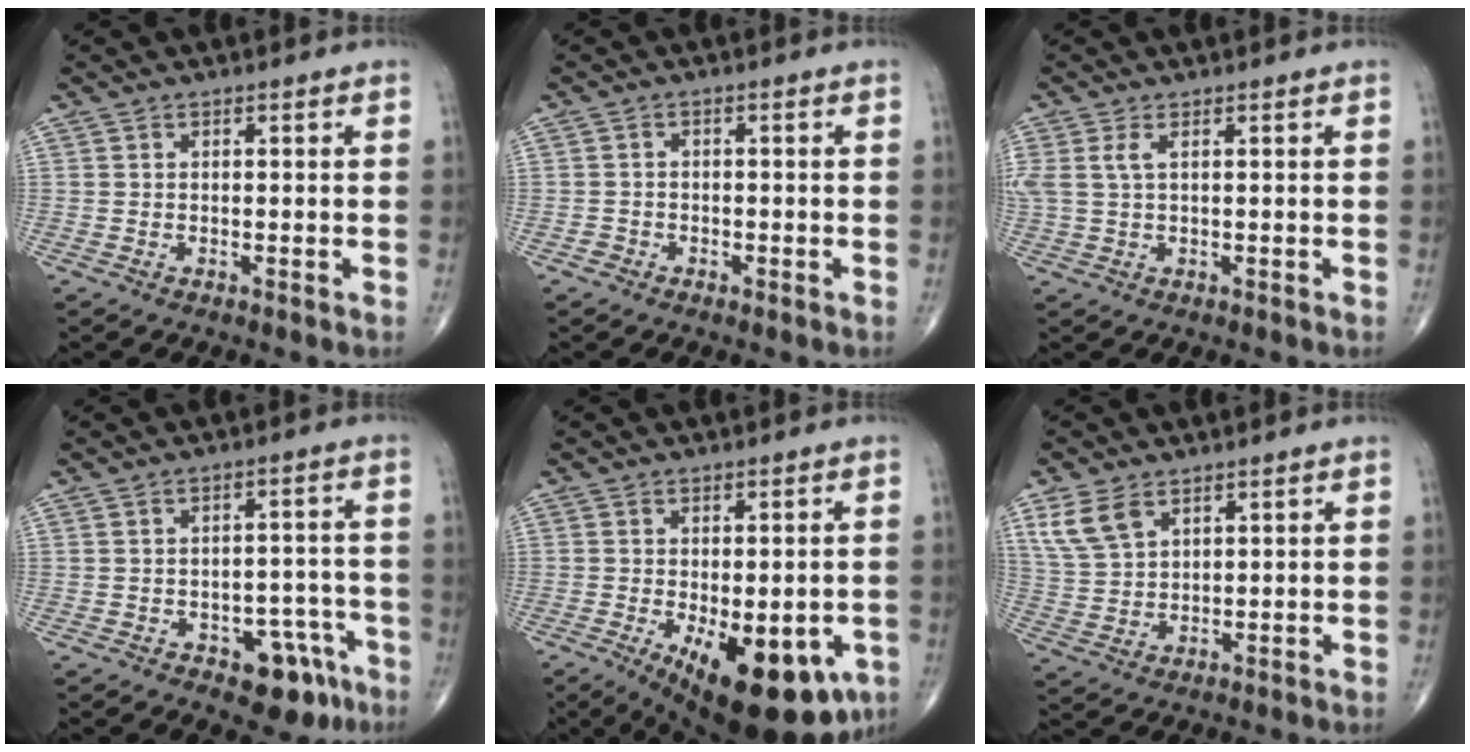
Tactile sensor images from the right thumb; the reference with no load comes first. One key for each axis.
{"total": 1.6, "fx": -1.0, "fy": 1.3, "fz": 0.0, "tx": 0.003, "ty": 0.006, "tz": -0.024}
{"total": 3.9, "fx": 1.2, "fy": 1.7, "fz": 3.3, "tx": -0.098, "ty": 0.015, "tz": 0.032}
{"total": 8.6, "fx": -4.7, "fy": 4.8, "fz": 5.3, "tx": -0.031, "ty": 0.039, "tz": -0.054}
{"total": 17.9, "fx": -7.0, "fy": 7.9, "fz": 14.4, "tx": -0.164, "ty": -0.013, "tz": -0.084}
{"total": 7.0, "fx": 4.0, "fy": 4.2, "fz": 4.1, "tx": -0.076, "ty": -0.010, "tz": 0.090}